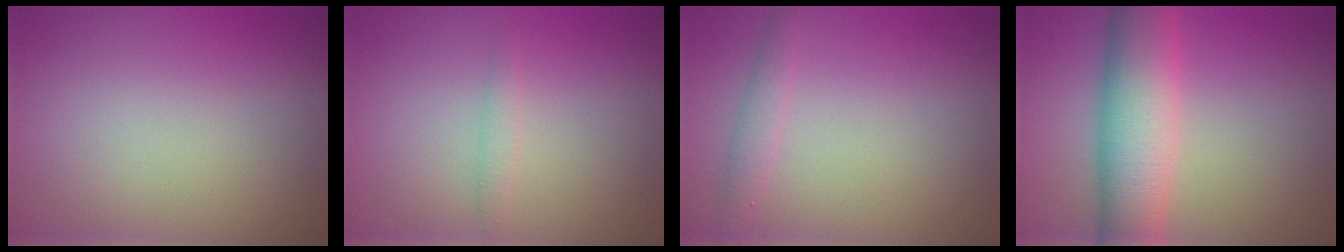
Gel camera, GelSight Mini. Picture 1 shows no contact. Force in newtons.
{"total": 1.1, "press": 1.1, "slide": 0.0}
{"total": 1.4, "press": 1.4, "slide": 0.0}
{"total": 8.8, "press": 8.8, "slide": 0.1}